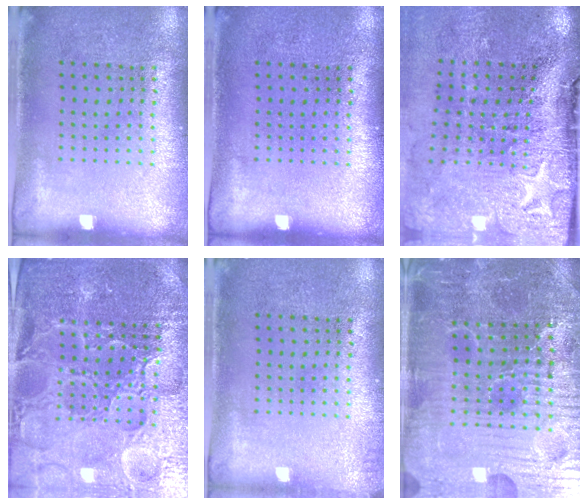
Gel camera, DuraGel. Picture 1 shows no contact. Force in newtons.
{"total": 0.0}
{"total": 5.0, "press": 4.0, "slide": 3.1}
{"total": 5.2, "press": 4.9, "slide": 1.8}
{"total": 0.8, "press": 0.8, "slide": 0.0}
{"total": 5.2, "press": 5.0, "slide": 1.4}